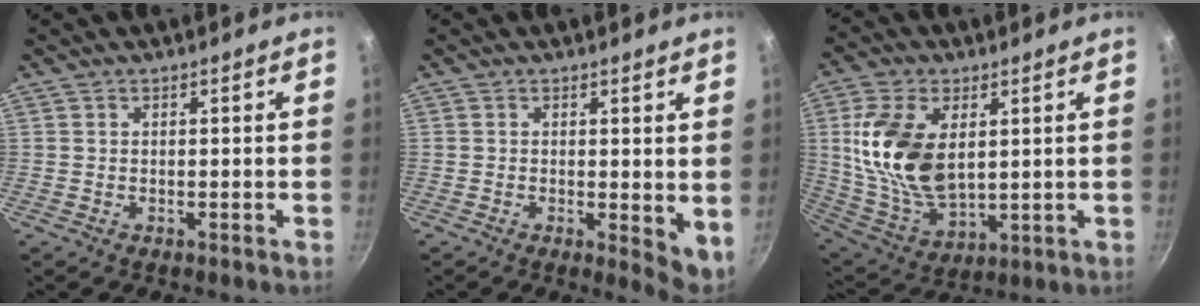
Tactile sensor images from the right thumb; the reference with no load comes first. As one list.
[{"total": 4.5, "force": [0.5, 1.9, 4.1], "torque": [-0.053, -0.011, 0.007]}, {"total": 17.2, "force": [3.5, 10.2, 13.4], "torque": [-0.245, -0.021, 0.080]}]